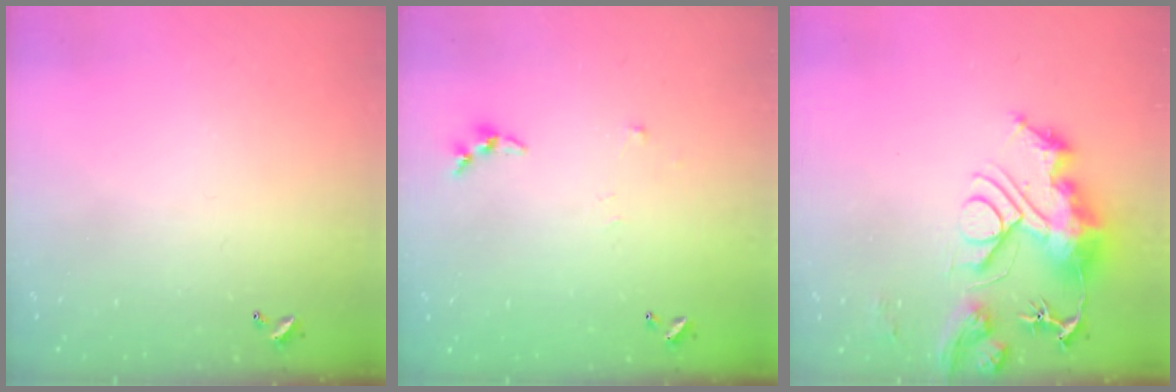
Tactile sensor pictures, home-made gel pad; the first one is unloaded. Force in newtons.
{"total": 3.7, "press": 3.6, "slide": 0.6}
{"total": 13.2, "press": 13.1, "slide": 1.3}